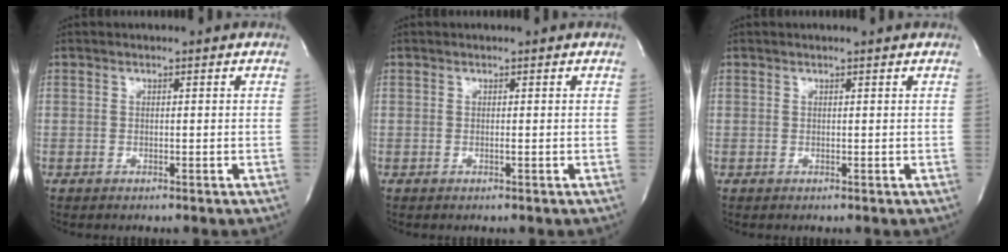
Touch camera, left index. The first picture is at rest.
{"total": 0.0}
{"total": 1.3, "force": [1.2, -0.2, 0.5], "torque": [-0.009, 0.005, 0.017]}